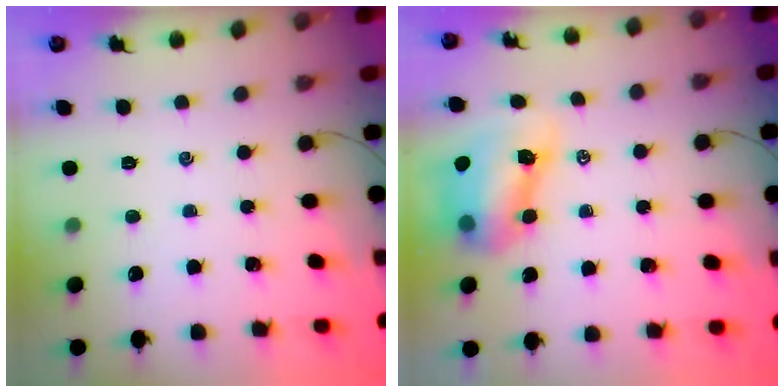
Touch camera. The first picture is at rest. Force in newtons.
{"total": 10.1, "press": 9.7, "slide": 2.8}